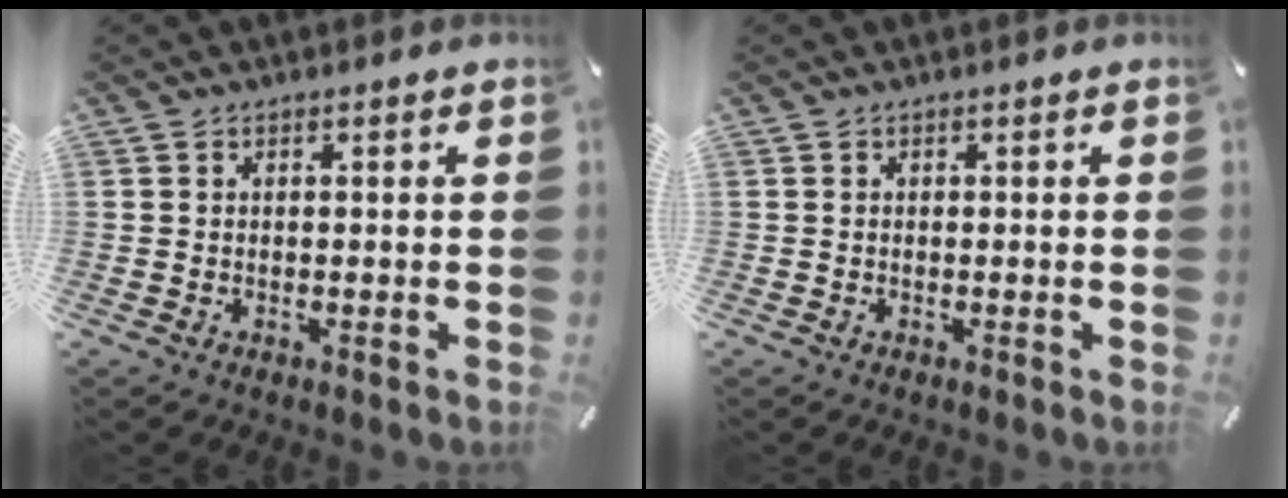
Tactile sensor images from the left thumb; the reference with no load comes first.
{"total": 0.0}